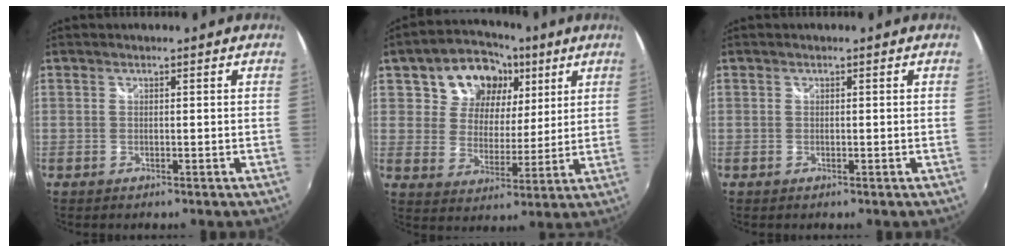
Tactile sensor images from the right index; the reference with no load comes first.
{"total": 13.3, "force": [6.5, 9.8, 6.3], "torque": [-0.130, 0.028, 0.108]}
{"total": 0.0}